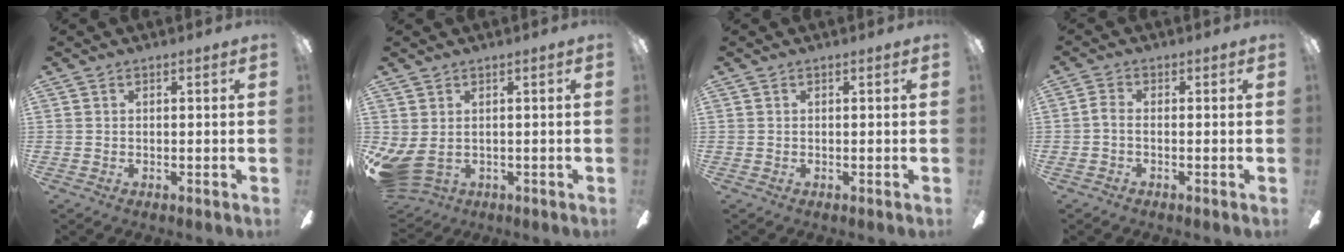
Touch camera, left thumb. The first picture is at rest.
{"total": 5.1, "force": [1.0, 3.5, 3.5], "torque": [-0.098, -0.016, 0.020]}
{"total": 0.0}
{"total": 2.6, "force": [-0.7, 1.2, 2.2], "torque": [-0.046, 0.007, -0.016]}